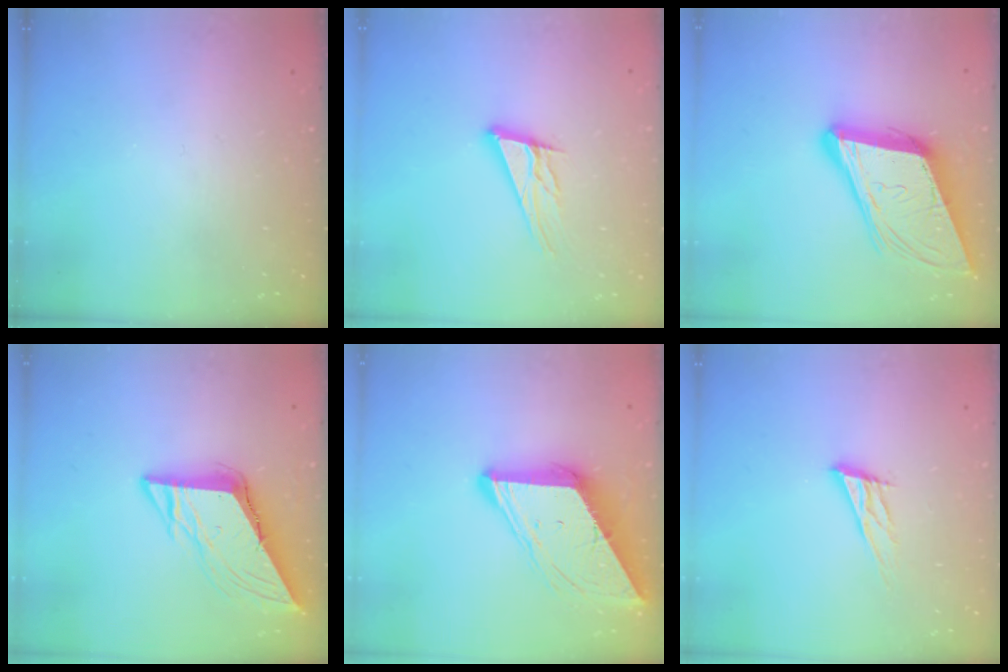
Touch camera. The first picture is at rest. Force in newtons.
{"total": 13.0, "press": 12.7, "slide": 2.8}
{"total": 15.8, "press": 15.2, "slide": 4.2}
{"total": 10.7, "press": 10.6, "slide": 1.3}
{"total": 10.9, "press": 10.8, "slide": 1.0}
{"total": 11.0, "press": 10.7, "slide": 2.6}